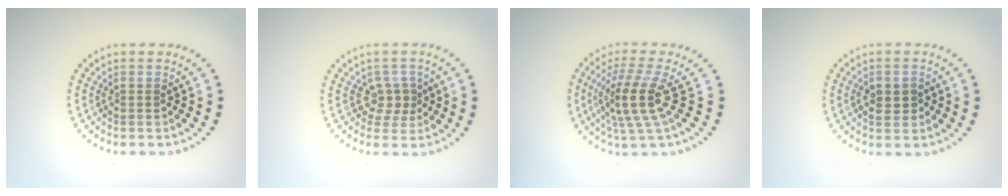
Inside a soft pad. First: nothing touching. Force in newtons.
{"total": 1.8, "press": 1.4, "slide": 1.0}
{"total": 4.2, "press": 3.4, "slide": 2.4}
{"total": 2.1, "press": 2.1, "slide": 0.2}